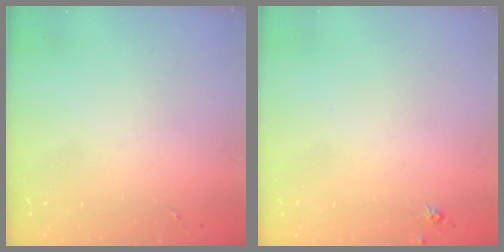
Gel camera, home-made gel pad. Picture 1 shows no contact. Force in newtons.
{"total": 4.4, "press": 4.3, "slide": 0.5}